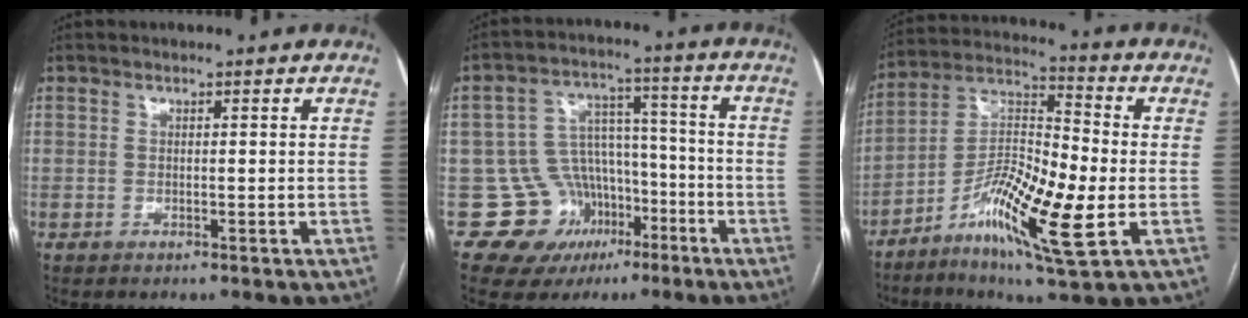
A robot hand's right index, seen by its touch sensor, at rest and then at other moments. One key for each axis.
{"total": 12.2, "fx": -5.4, "fy": 10.8, "fz": 1.8, "tx": -0.021, "ty": 0.074, "tz": -0.067}
{"total": 16.0, "fx": -5.2, "fy": 2.7, "fz": 14.9, "tx": -0.284, "ty": -0.008, "tz": -0.093}